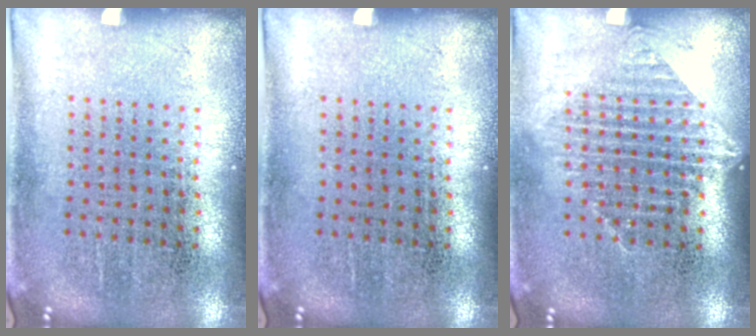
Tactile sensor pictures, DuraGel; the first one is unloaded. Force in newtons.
{"total": 0.0}
{"total": 1.2, "press": 1.1, "slide": 0.5}